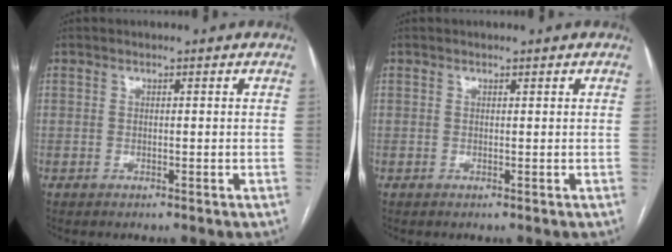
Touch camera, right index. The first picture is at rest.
{"total": 0.0}